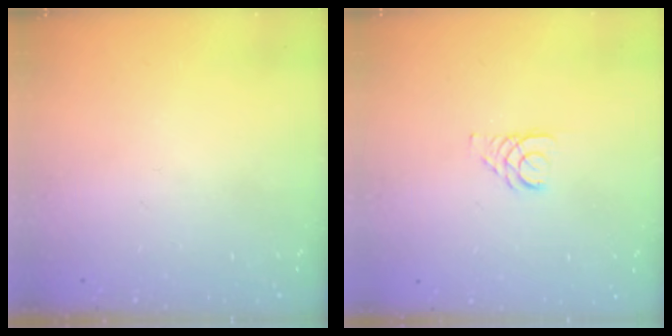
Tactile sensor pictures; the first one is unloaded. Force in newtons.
{"total": 2.9, "press": 2.9, "slide": 0.3}